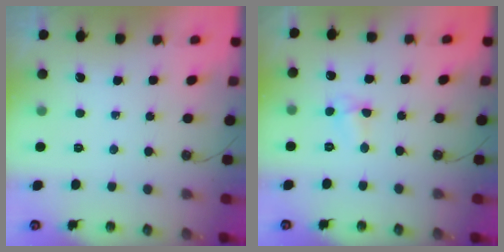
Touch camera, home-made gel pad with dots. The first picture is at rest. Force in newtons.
{"total": 3.6, "press": 3.6, "slide": 0.5}